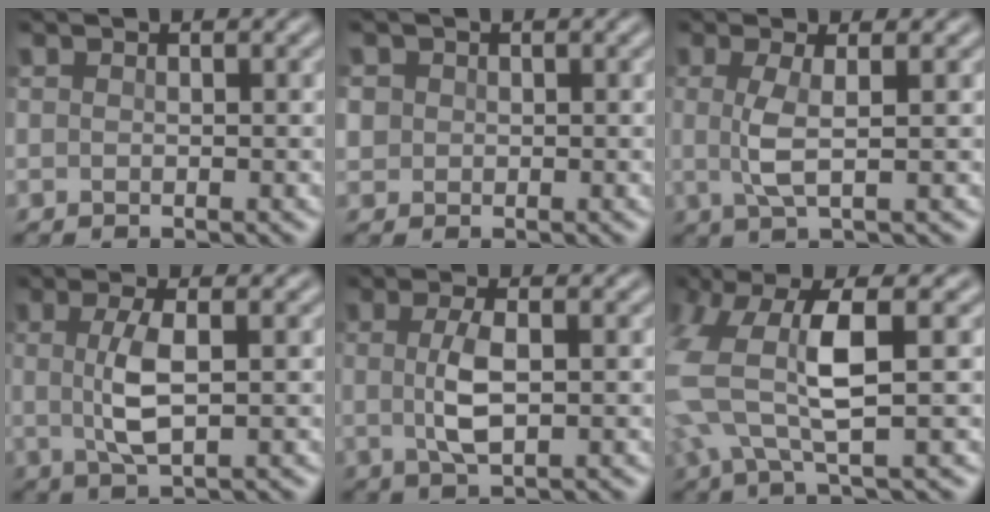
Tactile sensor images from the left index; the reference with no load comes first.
{"total": 1.5, "force": [0.1, 1.5, 0.3], "torque": [-0.006, 0.005, 0.005]}
{"total": 2.6, "force": [0.1, 0.1, 2.6], "torque": [-0.061, 0.001, 0.001]}
{"total": 3.7, "force": [0.1, 0.9, 3.6], "torque": [-0.081, 0.003, 0.003]}
{"total": 3.4, "force": [-0.1, 1.0, 3.3], "torque": [-0.072, 0.002, 0.000]}
{"total": 8.0, "force": [0.9, 3.0, 7.3], "torque": [-0.174, 0.015, 0.009]}